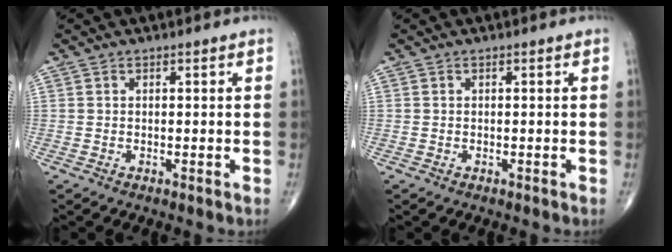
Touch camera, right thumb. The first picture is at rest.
{"total": 0.0}